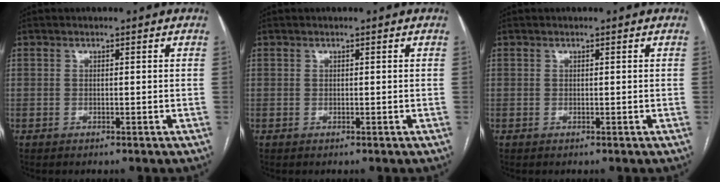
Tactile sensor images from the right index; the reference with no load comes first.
{"total": 0.0}
{"total": 0.0}